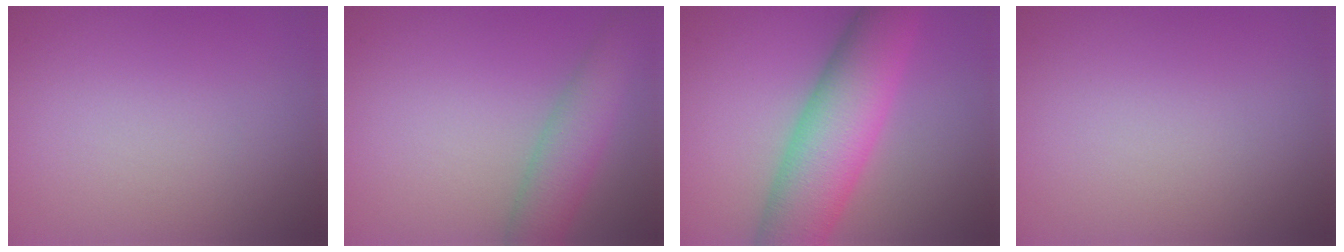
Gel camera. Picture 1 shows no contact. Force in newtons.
{"total": 4.2, "press": 4.2, "slide": 0.3}
{"total": 9.0, "press": 9.0, "slide": 0.3}
{"total": 0.0}